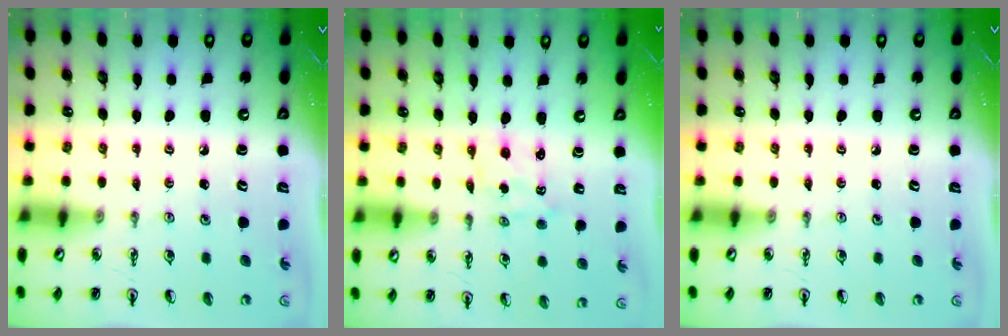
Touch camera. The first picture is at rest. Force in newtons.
{"total": 1.1, "press": 0.7, "slide": 0.8}
{"total": 0.0}